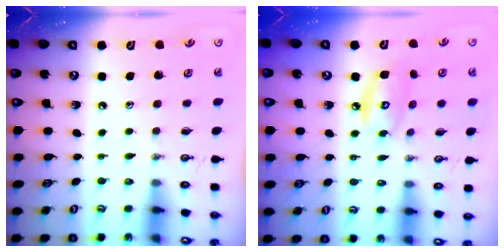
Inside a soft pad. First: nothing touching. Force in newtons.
{"total": 8.7, "press": 8.7, "slide": 0.8}